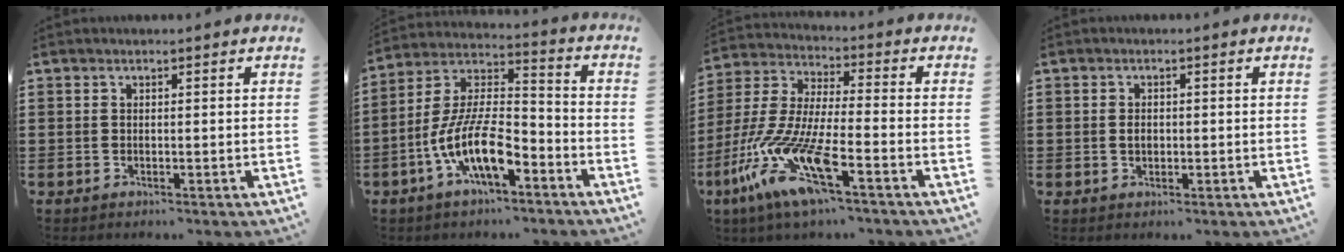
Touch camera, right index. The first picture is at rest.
{"total": 12.1, "force": [-6.3, 4.3, 9.4], "torque": [-0.211, -0.006, -0.124]}
{"total": 13.2, "force": [-8.0, 1.8, 10.4], "torque": [-0.256, -0.027, -0.166]}
{"total": 1.5, "force": [-0.1, 0.9, 1.2], "torque": [-0.025, 0.004, -0.003]}